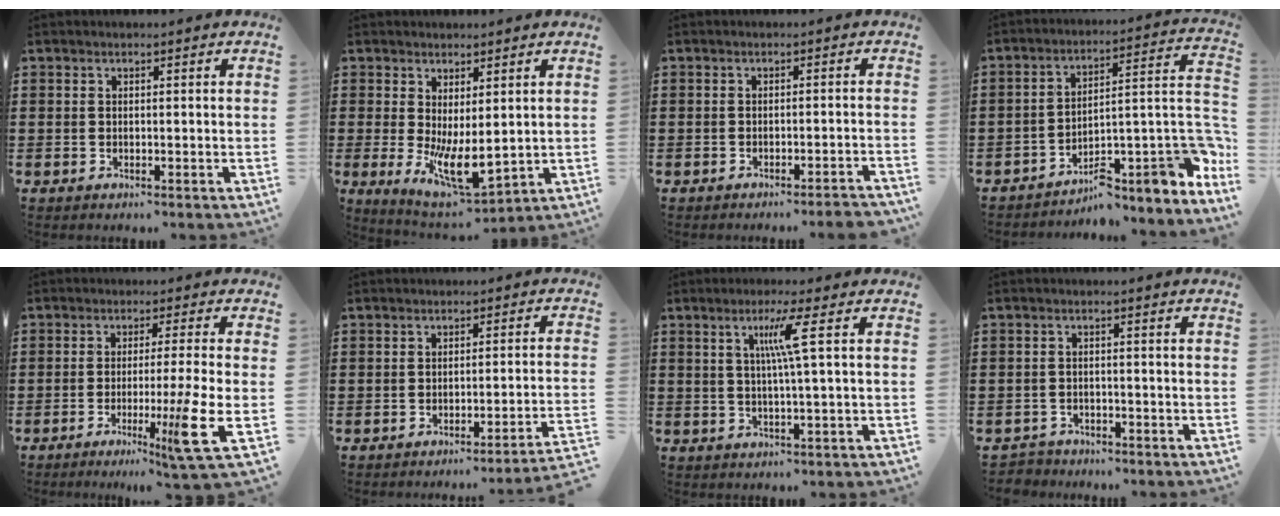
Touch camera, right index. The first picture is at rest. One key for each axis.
{"total": 6.7, "fx": -0.5, "fy": 2.7, "fz": 6.1, "tx": -0.112, "ty": -0.017, "tz": -0.002}
{"total": 1.7, "fx": -1.6, "fy": -0.2, "fz": 0.6, "tx": -0.011, "ty": 0.000, "tz": -0.031}
{"total": 8.1, "fx": -4.0, "fy": 3.0, "fz": 6.4, "tx": -0.082, "ty": -0.028, "tz": -0.073}
{"total": 9.8, "fx": -2.8, "fy": -0.8, "fz": 9.4, "tx": -0.156, "ty": -0.021, "tz": -0.051}
{"total": 2.3, "fx": -1.8, "fy": -0.6, "fz": 1.2, "tx": -0.022, "ty": -0.003, "tz": -0.040}
{"total": 5.6, "fx": 1.5, "fy": -0.7, "fz": 5.4, "tx": -0.107, "ty": -0.002, "tz": 0.018}
{"total": 2.0, "fx": -1.9, "fy": 0.5, "fz": -0.3, "tx": -0.002, "ty": 0.003, "tz": -0.044}